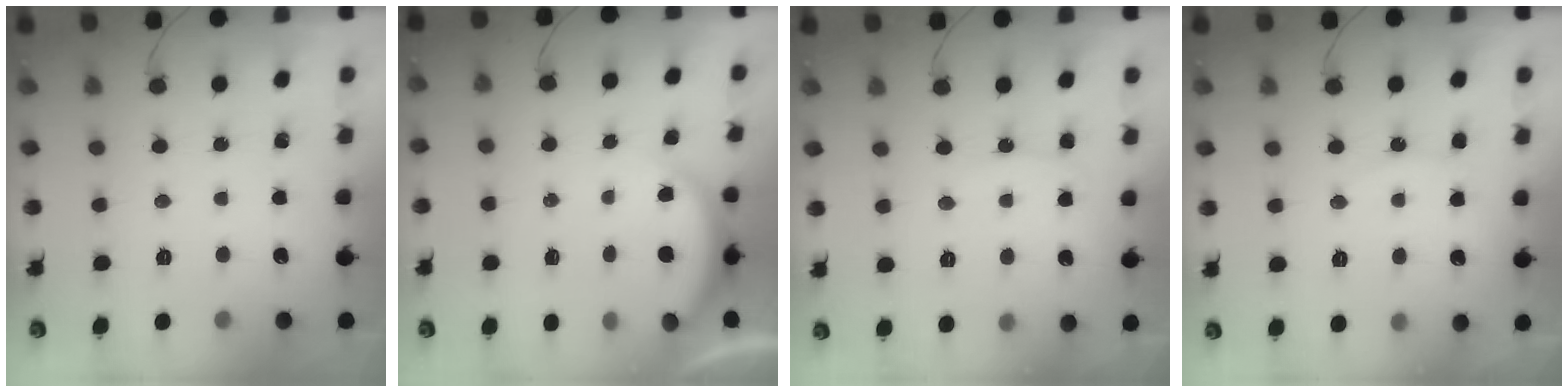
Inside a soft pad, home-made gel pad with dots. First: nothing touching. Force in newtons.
{"total": 3.3, "press": 3.2, "slide": 0.7}
{"total": 7.9, "press": 7.9, "slide": 0.8}
{"total": 8.7, "press": 8.7, "slide": 0.4}